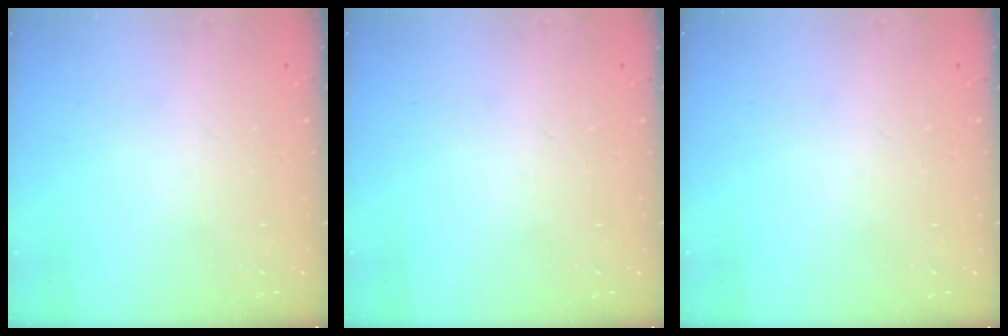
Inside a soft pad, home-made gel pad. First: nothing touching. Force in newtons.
{"total": 0.0}
{"total": 0.0}